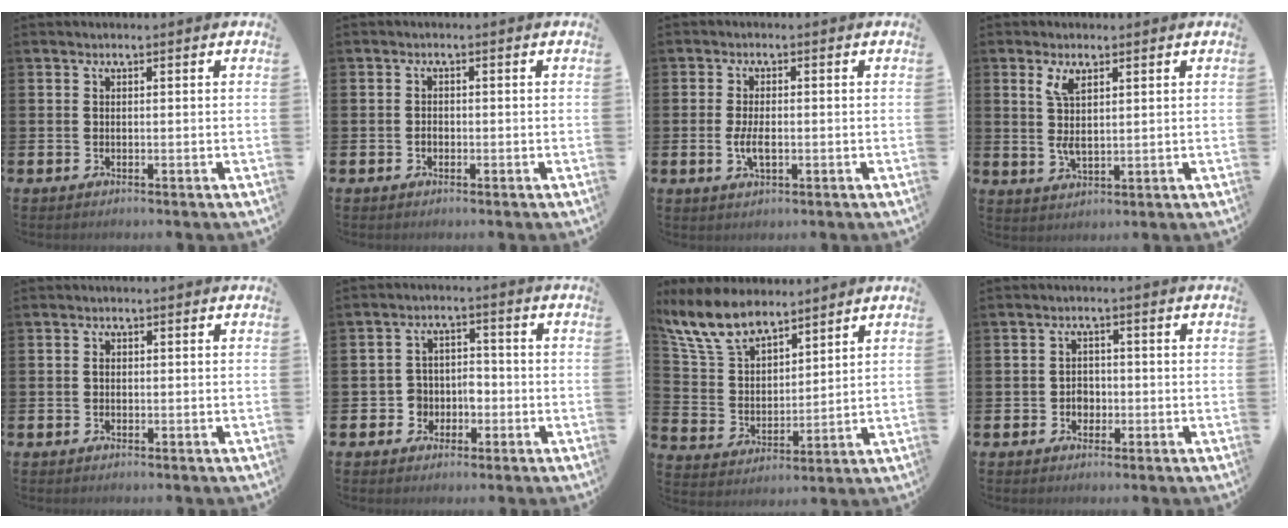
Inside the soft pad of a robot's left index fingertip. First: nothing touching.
{"total": 1.0, "force": [-0.4, 0.7, 0.5], "torque": [-0.005, 0.000, -0.009]}
{"total": 3.3, "force": [-0.4, 1.5, 2.9], "torque": [-0.041, -0.003, -0.010]}
{"total": 4.6, "force": [2.3, 1.7, 3.5], "torque": [-0.064, -0.007, 0.038]}
{"total": 0.8, "force": [-0.1, 0.7, 0.5], "torque": [-0.007, 0.004, -0.004]}
{"total": 3.6, "force": [-1.6, 3.2, 0.5], "torque": [-0.031, 0.008, -0.037]}
{"total": 9.4, "force": [8.0, 3.7, 3.2], "torque": [-0.106, -0.028, 0.152]}
{"total": 2.2, "force": [-0.8, 1.9, 0.7], "torque": [-0.009, 0.002, -0.022]}